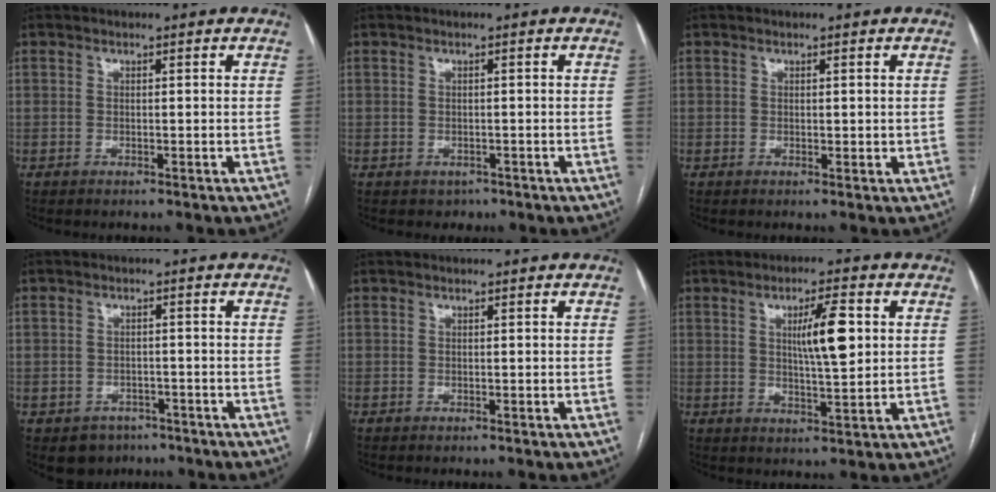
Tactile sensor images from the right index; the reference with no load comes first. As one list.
[{"total": 1.5, "force": [-0.8, 1.3, 0.3], "torque": [-0.003, 0.003, -0.005]}, {"total": 1.1, "force": [0.4, 0.8, 0.7], "torque": [-0.005, -0.003, 0.009]}, {"total": 4.7, "force": [-2.8, 3.8, 0.6], "torque": [-0.005, 0.009, -0.034]}, {"total": 0.0}, {"total": 7.5, "force": [1.8, 1.0, 7.2], "torque": [-0.119, 0.004, 0.032]}]